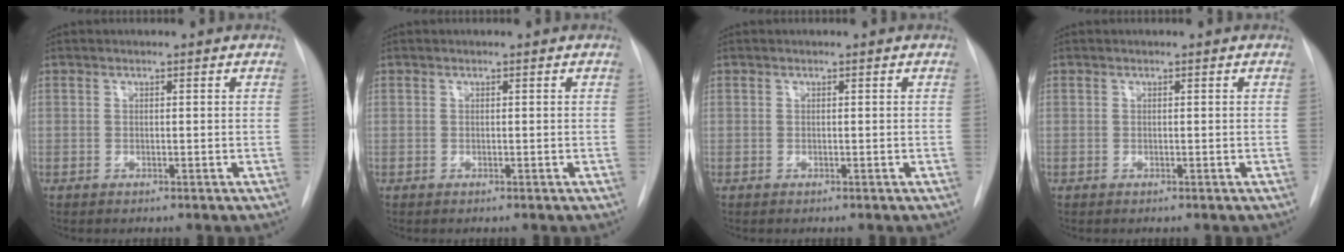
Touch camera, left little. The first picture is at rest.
{"total": 0.0}
{"total": 0.0}
{"total": 0.0}